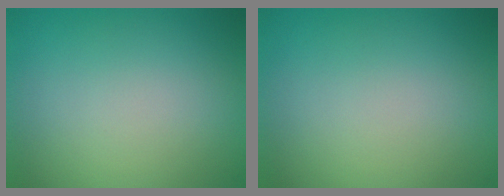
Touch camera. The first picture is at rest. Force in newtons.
{"total": 0.0}